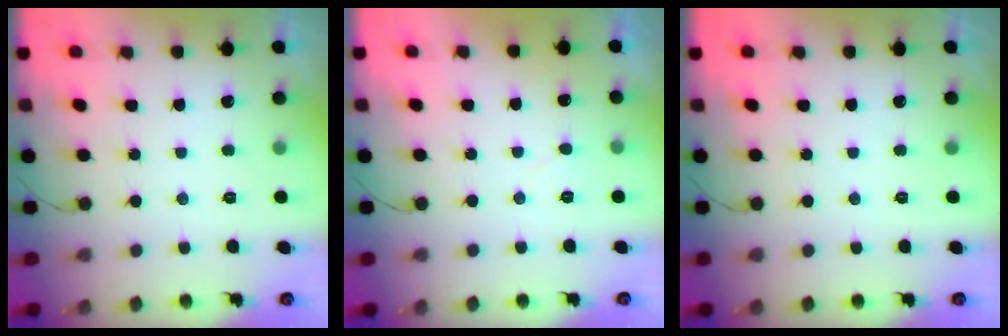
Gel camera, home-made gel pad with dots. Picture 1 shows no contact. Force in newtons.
{"total": 3.8, "press": 3.8, "slide": 0.2}
{"total": 0.0}